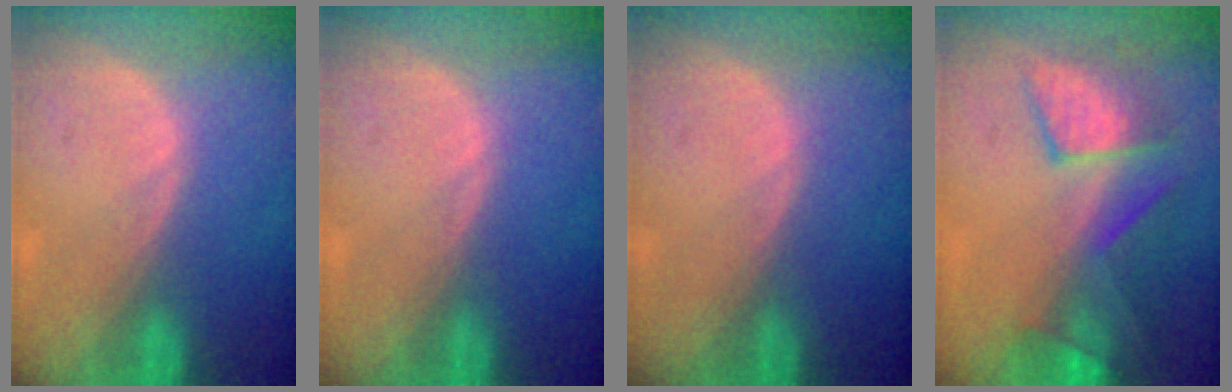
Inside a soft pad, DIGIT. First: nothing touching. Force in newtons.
{"total": 0.0}
{"total": 0.0}
{"total": 8.3, "press": 7.9, "slide": 2.5}